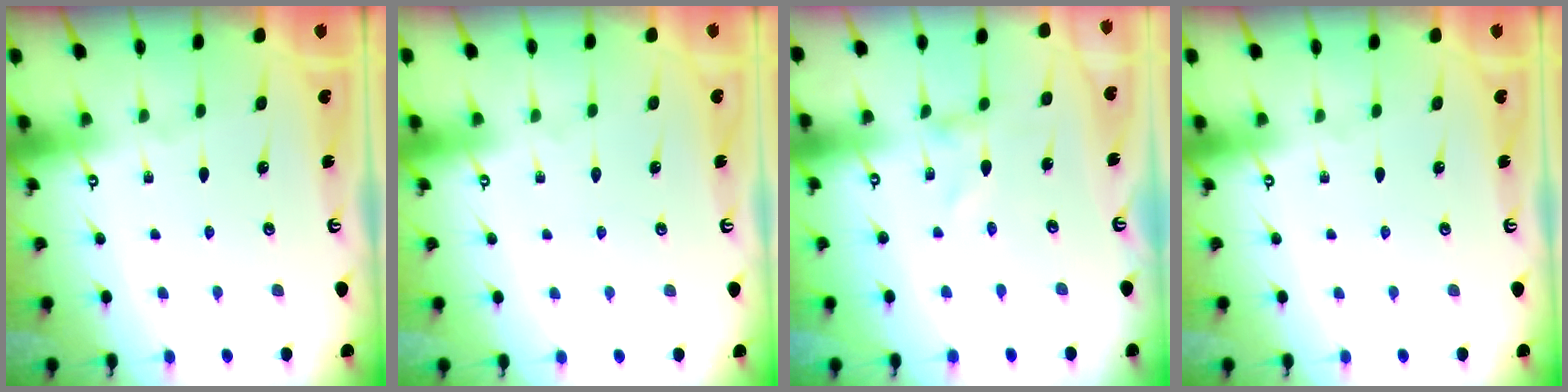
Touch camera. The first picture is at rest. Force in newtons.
{"total": 1.8, "press": 1.8, "slide": 0.1}
{"total": 0.6, "press": 0.6, "slide": 0.1}
{"total": 0.0}